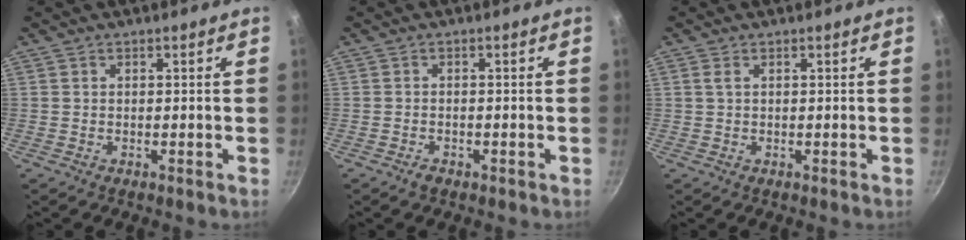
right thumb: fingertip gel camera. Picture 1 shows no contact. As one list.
[{"total": 1.6, "force": [-1.0, 0.9, 0.7], "torque": [-0.016, 0.009, -0.016]}, {"total": 0.9, "force": [0.3, 0.4, 0.7], "torque": [-0.015, 0.002, 0.006]}]